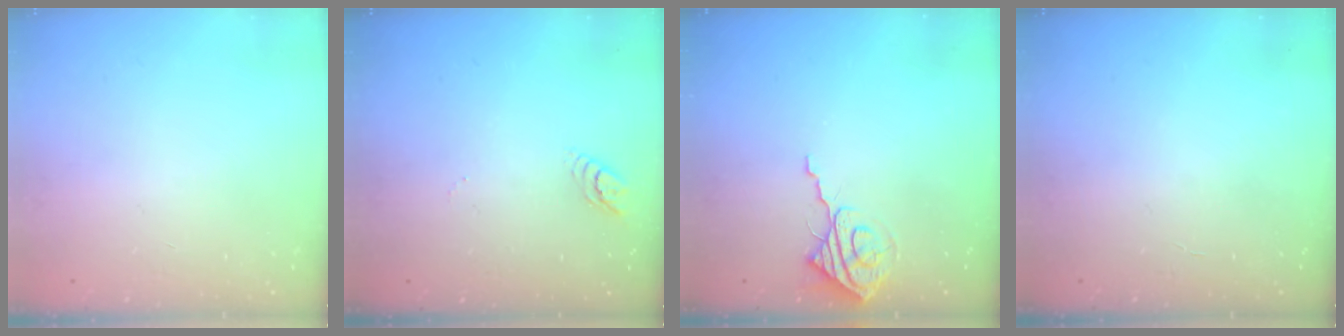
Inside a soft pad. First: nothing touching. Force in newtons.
{"total": 3.6, "press": 3.6, "slide": 0.3}
{"total": 9.1, "press": 9.1, "slide": 0.7}
{"total": 1.1, "press": 1.1, "slide": 0.2}